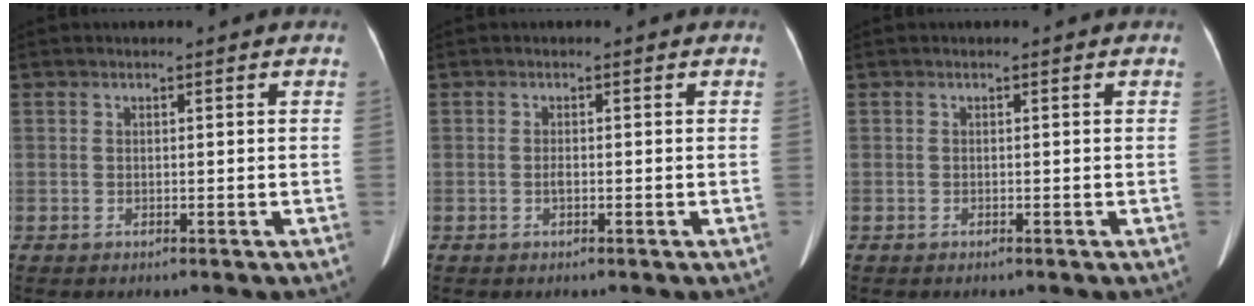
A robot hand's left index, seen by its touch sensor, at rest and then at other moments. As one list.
[{"total": 0.7, "force": [-0.3, 0.1, 0.6], "torque": [-0.015, -0.001, -0.006]}, {"total": 0.0}]